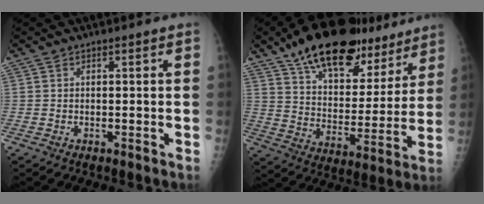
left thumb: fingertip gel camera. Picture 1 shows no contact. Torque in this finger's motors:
{"motor_torque": [1.23, 1.24, 1.43, -1.34, 0.11]}